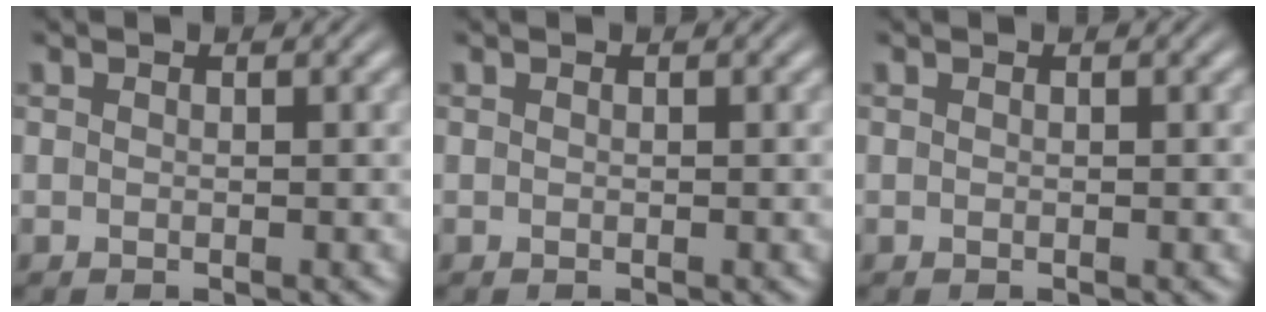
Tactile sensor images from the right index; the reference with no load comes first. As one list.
[{"total": 0.0}, {"total": 0.0}]